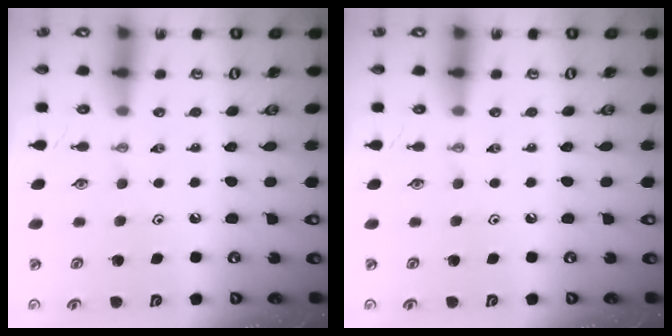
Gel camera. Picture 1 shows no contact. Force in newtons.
{"total": 0.0}